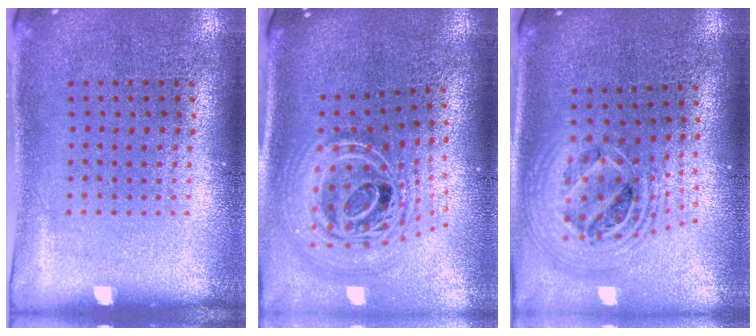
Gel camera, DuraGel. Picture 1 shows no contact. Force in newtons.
{"total": 3.0, "press": 2.1, "slide": 2.1}
{"total": 2.3, "press": 1.8, "slide": 1.5}